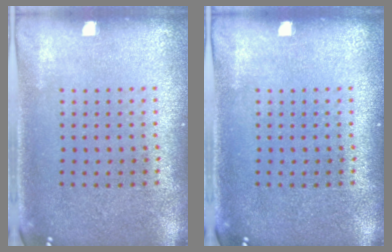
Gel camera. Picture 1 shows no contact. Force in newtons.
{"total": 0.0}